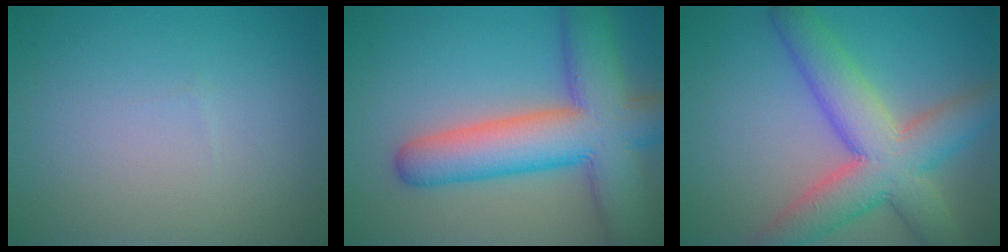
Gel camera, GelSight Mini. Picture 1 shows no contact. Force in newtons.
{"total": 10.7, "press": 10.7, "slide": 0.6}
{"total": 8.8, "press": 8.8, "slide": 0.8}